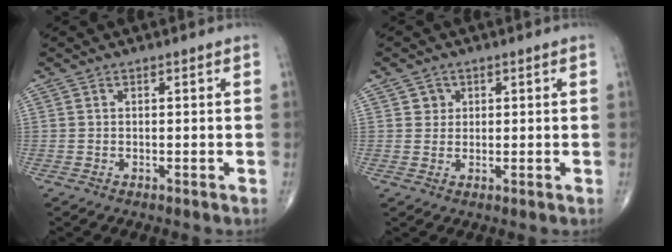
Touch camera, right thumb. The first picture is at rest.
{"total": 2.2, "force": [0.8, 2.0, 0.3], "torque": [0.009, -0.002, 0.007]}